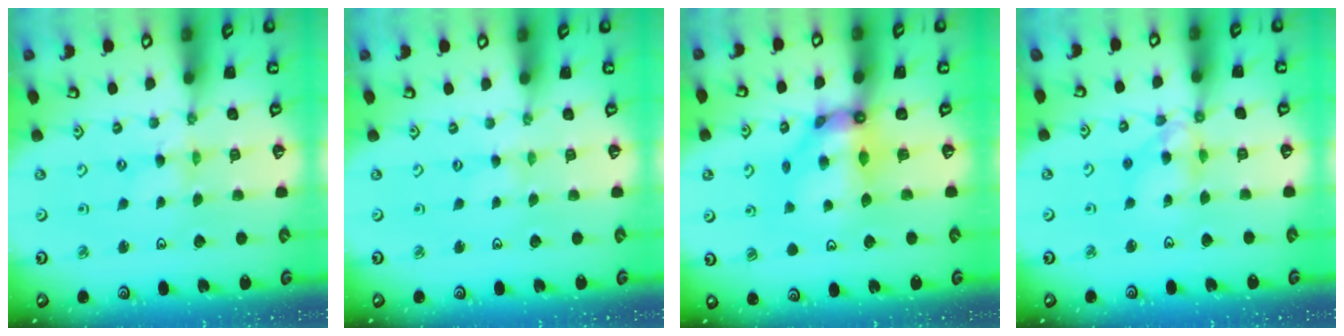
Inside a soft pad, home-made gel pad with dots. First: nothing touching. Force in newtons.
{"total": 0.0}
{"total": 10.0, "press": 9.9, "slide": 1.4}
{"total": 9.3, "press": 9.3, "slide": 0.9}